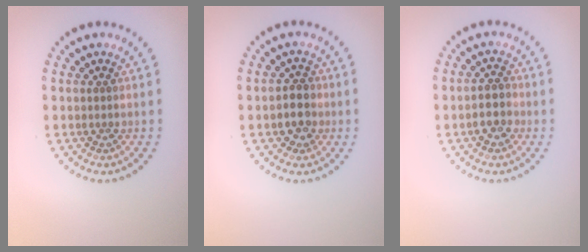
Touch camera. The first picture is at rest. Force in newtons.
{"total": 2.4, "press": 2.3, "slide": 0.6}
{"total": 2.4, "press": 2.3, "slide": 0.9}